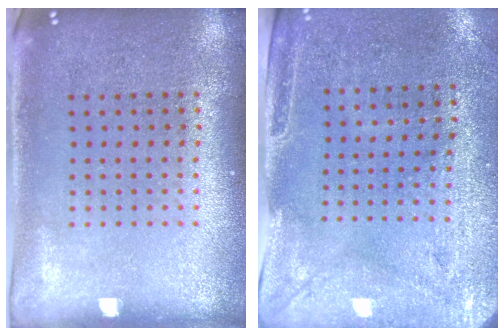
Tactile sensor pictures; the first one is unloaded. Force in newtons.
{"total": 2.9, "press": 2.5, "slide": 1.6}